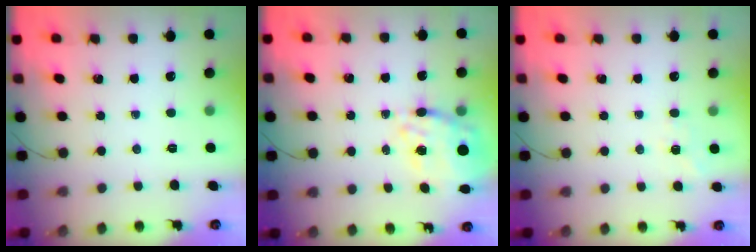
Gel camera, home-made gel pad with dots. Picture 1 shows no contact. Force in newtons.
{"total": 11.2, "press": 10.4, "slide": 4.3}
{"total": 2.3, "press": 1.6, "slide": 1.7}